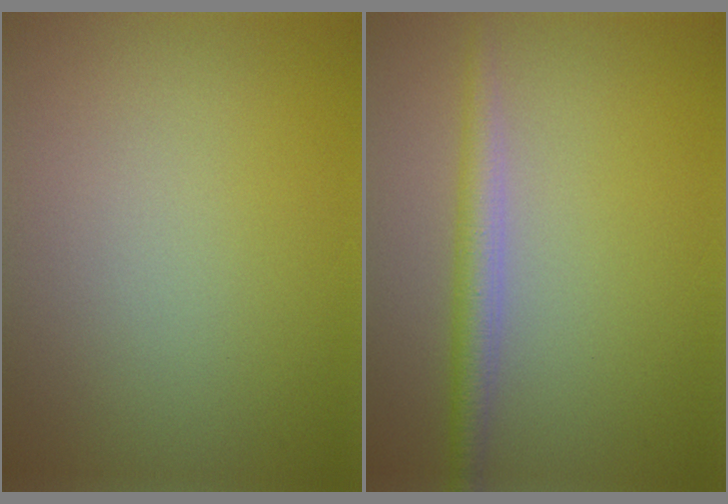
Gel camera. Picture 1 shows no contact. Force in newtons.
{"total": 2.5, "press": 2.5, "slide": 0.1}